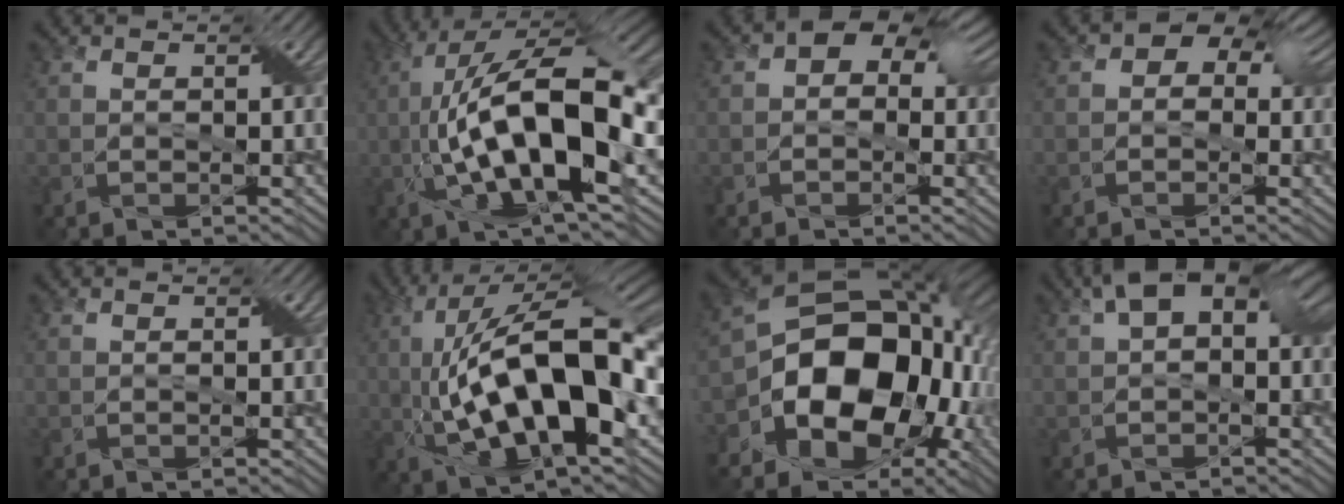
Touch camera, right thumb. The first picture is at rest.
{"total": 15.7, "force": [-1.8, 5.0, 14.8], "torque": [-0.281, 0.029, -0.040]}
{"total": 6.8, "force": [1.7, 4.7, 4.6], "torque": [-0.058, 0.034, -0.006]}
{"total": 6.2, "force": [1.9, 4.5, 3.9], "torque": [-0.049, 0.032, -0.006]}
{"total": 0.0}
{"total": 17.2, "force": [-0.8, 5.9, 16.1], "torque": [-0.301, 0.042, -0.023]}
{"total": 18.2, "force": [-3.6, 13.2, 11.9], "torque": [-0.209, -0.020, -0.062]}
{"total": 8.4, "force": [2.5, 4.7, 6.5], "torque": [-0.103, 0.009, 0.035]}